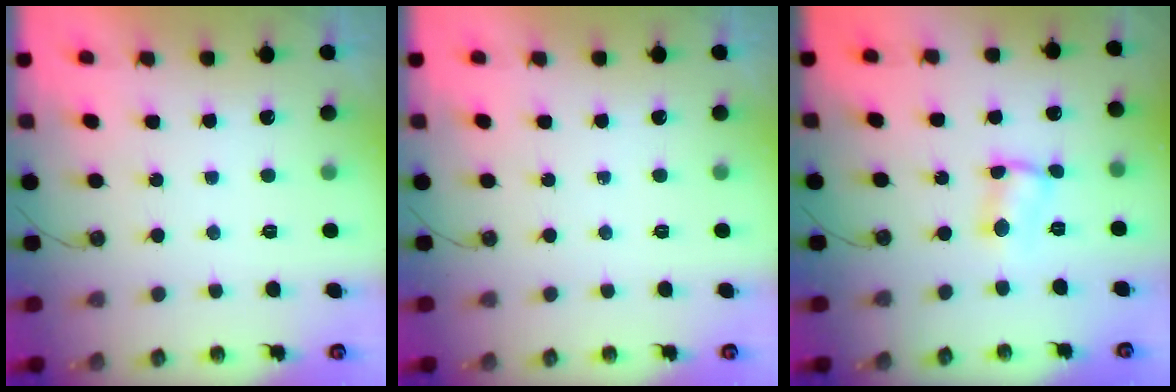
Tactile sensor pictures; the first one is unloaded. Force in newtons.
{"total": 0.0}
{"total": 2.3, "press": 2.3, "slide": 0.1}